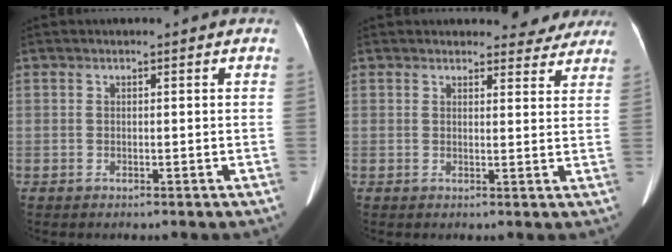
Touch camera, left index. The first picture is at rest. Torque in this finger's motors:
{"motor_torque": [0.81, -0.81, 0.07, 0.04]}